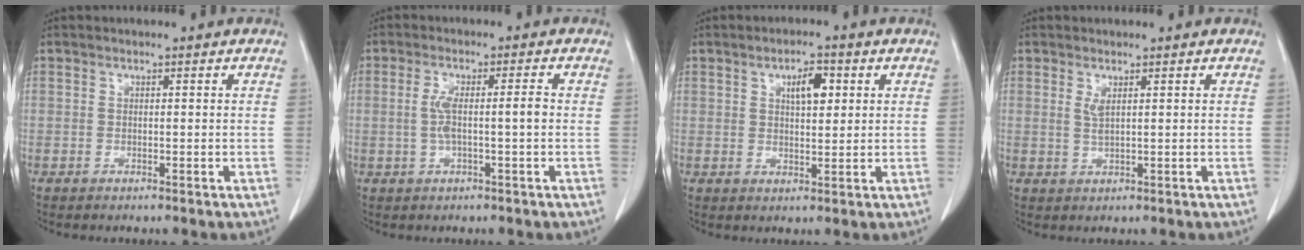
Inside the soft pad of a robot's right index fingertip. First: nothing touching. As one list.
[{"total": 4.7, "force": [-0.3, 0.4, 4.7], "torque": [-0.098, 0.011, -0.002]}, {"total": 4.5, "force": [1.7, 1.7, 3.9], "torque": [-0.062, 0.003, 0.027]}, {"total": 1.7, "force": [0.8, 0.2, 1.5], "torque": [-0.035, -0.006, 0.019]}]